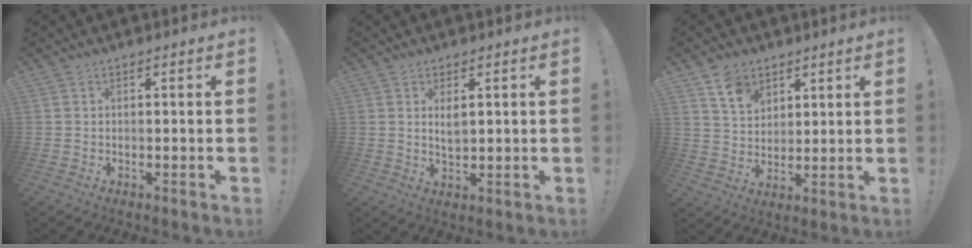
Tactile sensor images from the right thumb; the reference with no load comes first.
{"total": 3.5, "force": [1.2, 1.5, 2.9], "torque": [-0.043, -0.009, 0.017]}
{"total": 9.0, "force": [5.9, 6.1, 3.1], "torque": [-0.051, -0.033, 0.115]}